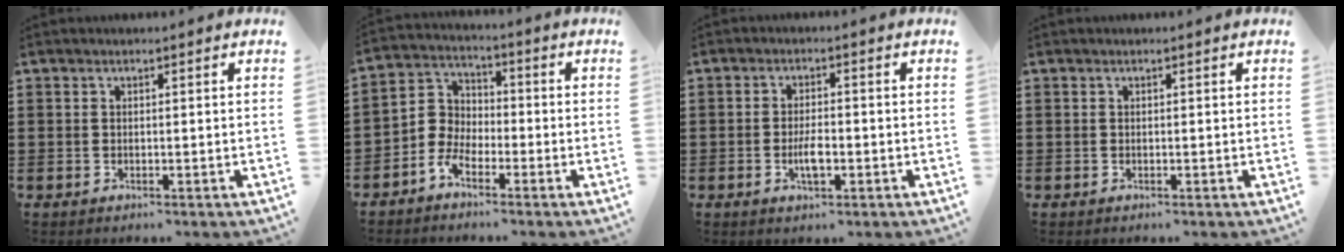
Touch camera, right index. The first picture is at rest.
{"total": 4.7, "force": [-3.0, 3.3, 1.5], "torque": [-0.065, 0.004, -0.070]}
{"total": 3.6, "force": [-1.0, 1.2, 3.3], "torque": [-0.072, -0.001, -0.022]}
{"total": 0.0}